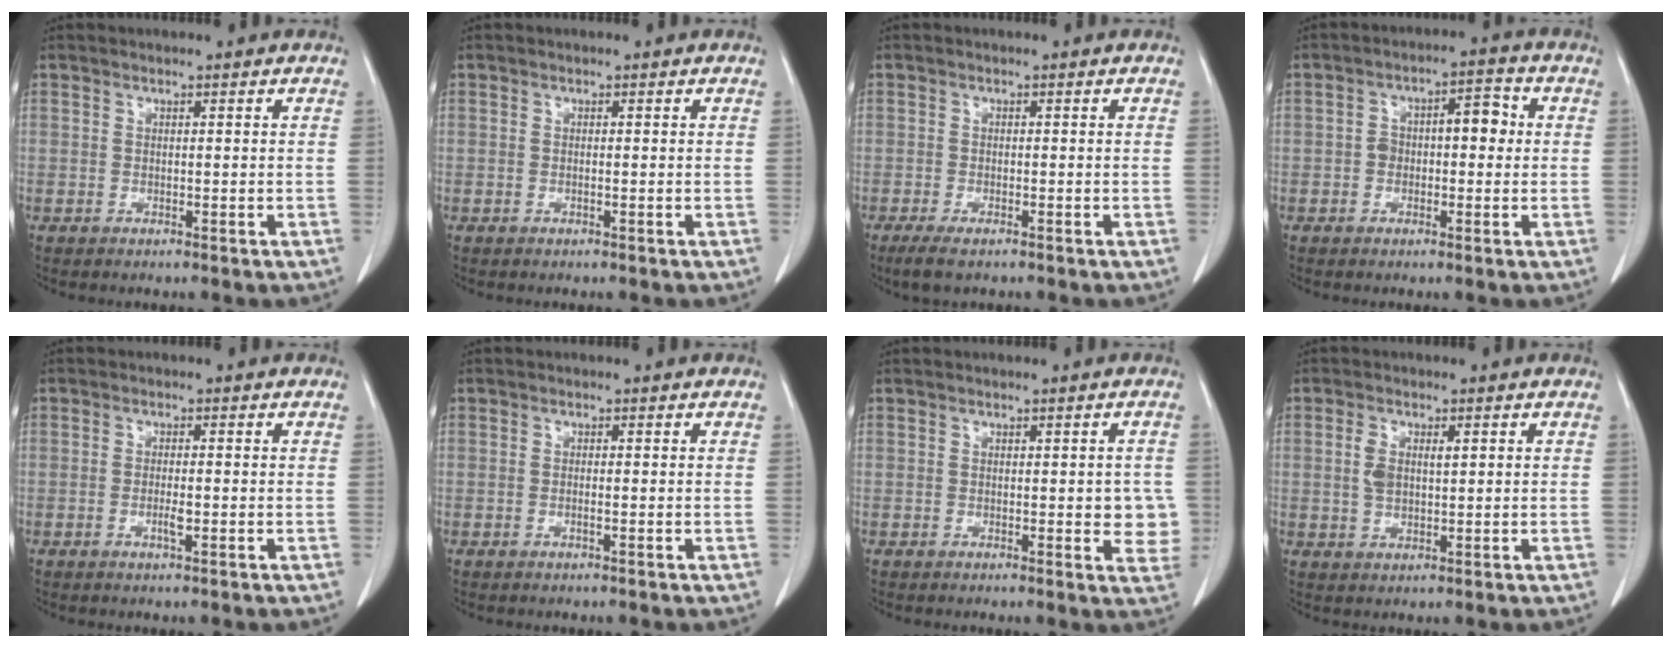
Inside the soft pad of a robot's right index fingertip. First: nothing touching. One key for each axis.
{"total": 0.0}
{"total": 3.3, "fx": -2.3, "fy": 1.0, "fz": 2.1, "tx": -0.044, "ty": -0.008, "tz": -0.036}
{"total": 6.0, "fx": 0.2, "fy": 3.0, "fz": 5.1, "tx": -0.084, "ty": 0.038, "tz": 0.004}
{"total": 1.9, "fx": -0.6, "fy": 0.0, "fz": 1.7, "tx": -0.036, "ty": -0.002, "tz": -0.009}
{"total": 0.7, "fx": -0.2, "fy": -0.2, "fz": 0.6, "tx": -0.015, "ty": 0.000, "tz": -0.002}
{"total": 4.3, "fx": -0.1, "fy": 1.7, "fz": 3.9, "tx": -0.028, "ty": -0.003, "tz": -0.002}
{"total": 4.0, "fx": 0.8, "fy": 1.9, "fz": 3.4, "tx": -0.075, "ty": 0.010, "tz": 0.021}